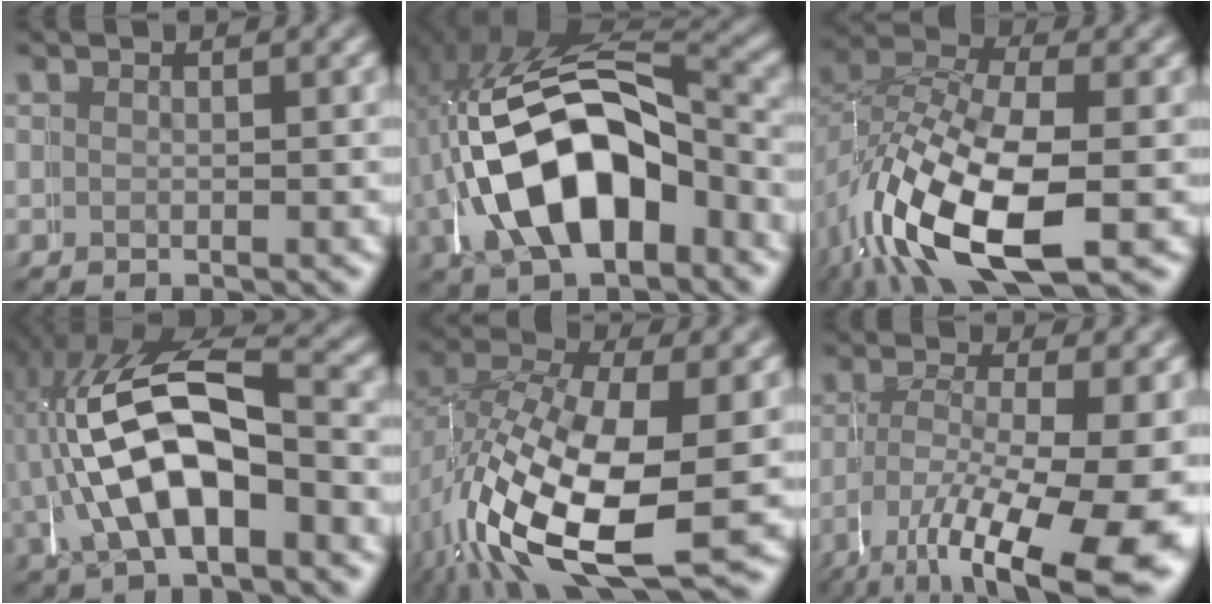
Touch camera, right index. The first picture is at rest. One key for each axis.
{"total": 14.0, "fx": -0.7, "fy": 9.1, "fz": 10.6, "tx": -0.208, "ty": -0.009, "tz": -0.008}
{"total": 9.6, "fx": -2.8, "fy": 6.1, "fz": 6.8, "tx": -0.160, "ty": -0.038, "tz": -0.026}
{"total": 10.0, "fx": 0.6, "fy": 6.7, "fz": 7.5, "tx": -0.160, "ty": -0.008, "tz": 0.010}
{"total": 10.2, "fx": -2.0, "fy": 6.7, "fz": 7.4, "tx": -0.177, "ty": -0.053, "tz": -0.009}
{"total": 8.1, "fx": -3.1, "fy": 3.0, "fz": 6.9, "tx": -0.116, "ty": -0.034, "tz": -0.027}